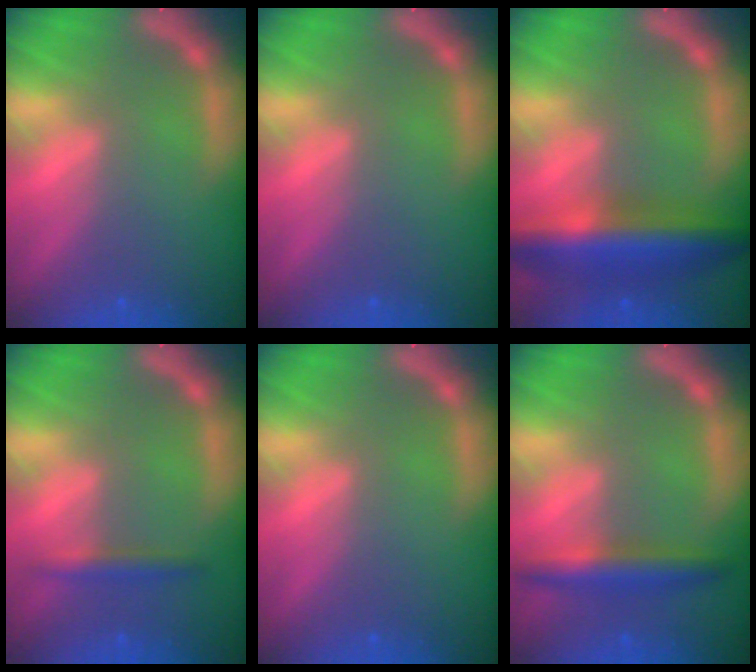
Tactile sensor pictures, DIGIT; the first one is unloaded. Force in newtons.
{"total": 0.0}
{"total": 8.0}
{"total": 1.9}
{"total": 0.0}
{"total": 4.0}